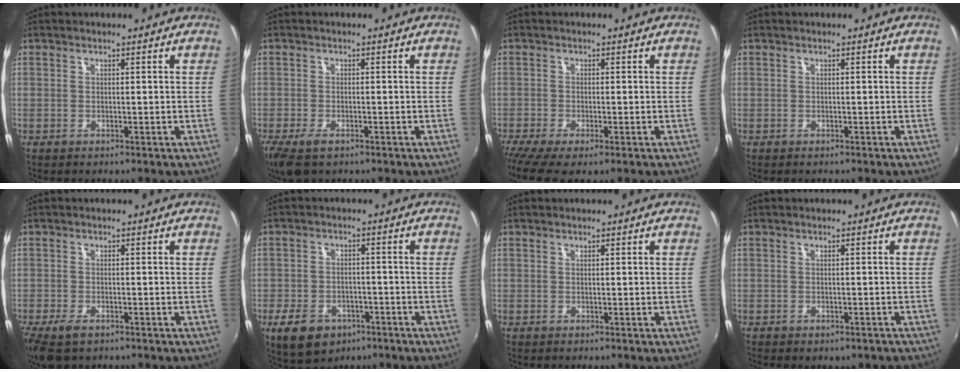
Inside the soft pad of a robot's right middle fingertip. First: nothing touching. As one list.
[{"total": 5.4, "force": [-3.5, 2.1, 3.5], "torque": [-0.083, -0.022, -0.063]}, {"total": 5.3, "force": [-4.0, 0.9, 3.5], "torque": [-0.080, -0.029, -0.069]}, {"total": 0.0}, {"total": 5.9, "force": [-4.0, 2.5, 3.6], "torque": [-0.089, -0.024, -0.071]}, {"total": 10.4, "force": [-5.8, 6.9, 5.1], "torque": [-0.129, -0.009, -0.085]}, {"total": 0.0}, {"total": 3.6, "force": [-2.6, 1.8, 1.6], "torque": [-0.032, -0.017, -0.030]}]